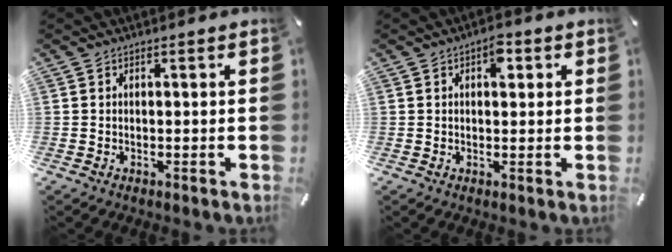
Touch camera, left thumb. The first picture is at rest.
{"total": 3.8, "force": [1.3, 2.1, 2.8], "torque": [-0.028, -0.005, 0.013]}